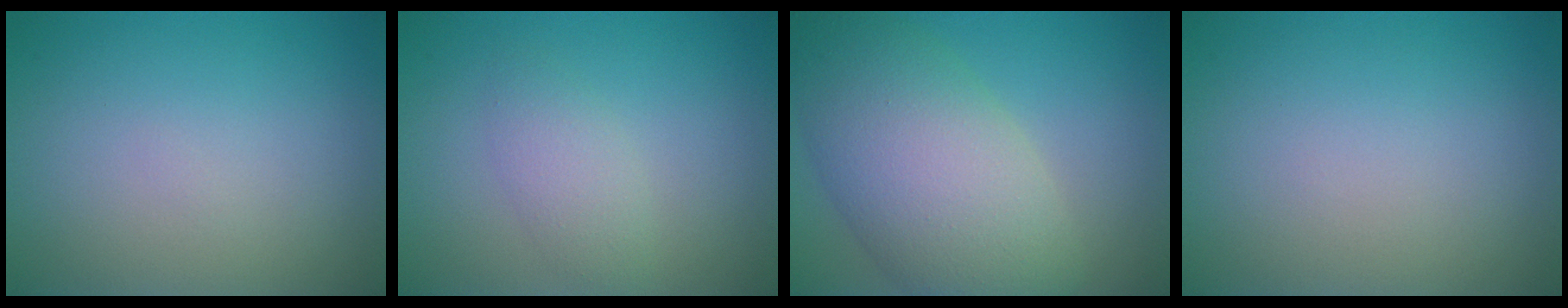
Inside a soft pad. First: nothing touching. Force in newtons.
{"total": 2.1, "press": 2.1, "slide": 0.1}
{"total": 10.1, "press": 10.1, "slide": 0.3}
{"total": 0.0}